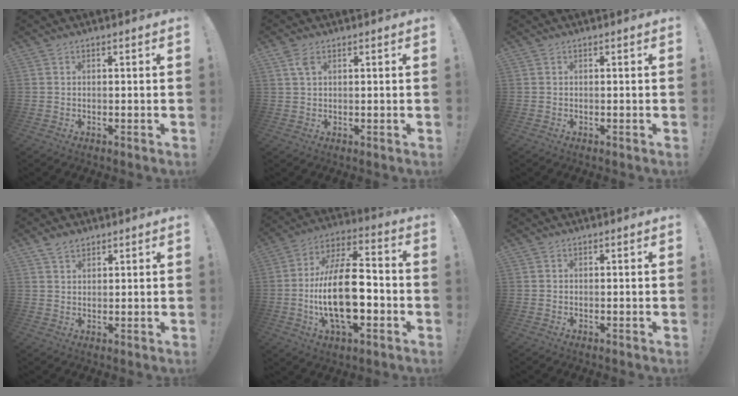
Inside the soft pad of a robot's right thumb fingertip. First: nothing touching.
{"total": 3.5, "force": [1.7, 1.6, 2.5], "torque": [-0.053, 0.003, 0.032]}
{"total": 0.0}
{"total": 3.8, "force": [2.8, 2.2, 1.4], "torque": [-0.025, -0.011, 0.052]}
{"total": 21.4, "force": [-4.1, 10.0, 18.5], "torque": [-0.361, 0.012, -0.070]}
{"total": 0.0}